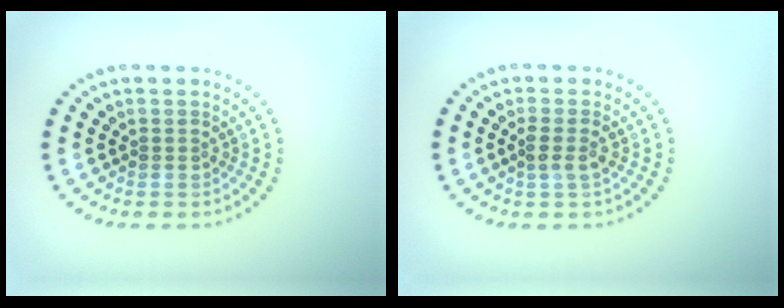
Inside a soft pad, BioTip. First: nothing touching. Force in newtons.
{"total": 1.7, "press": 1.4, "slide": 1.0}